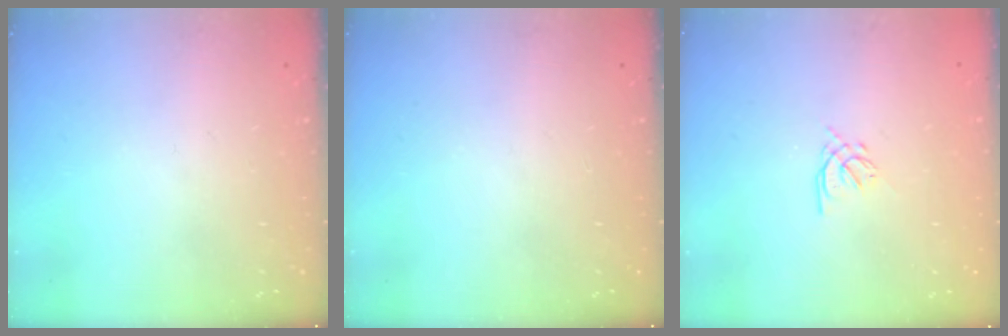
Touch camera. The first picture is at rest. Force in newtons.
{"total": 0.0}
{"total": 1.2, "press": 1.1, "slide": 0.5}